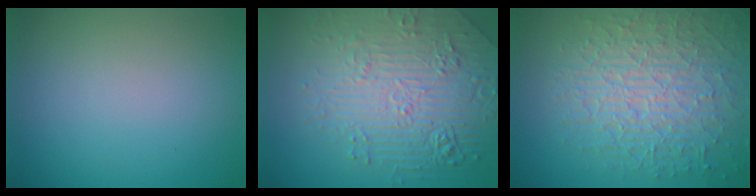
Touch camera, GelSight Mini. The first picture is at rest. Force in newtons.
{"total": 7.2, "press": 5.7, "slide": 4.4}
{"total": 8.8, "press": 6.2, "slide": 6.2}